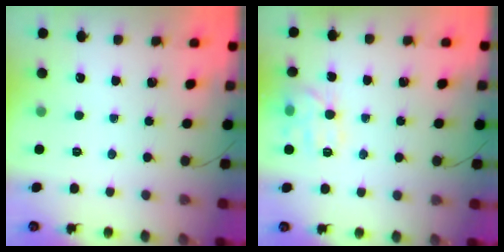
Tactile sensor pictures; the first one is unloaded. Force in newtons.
{"total": 11.9, "press": 11.9, "slide": 0.2}